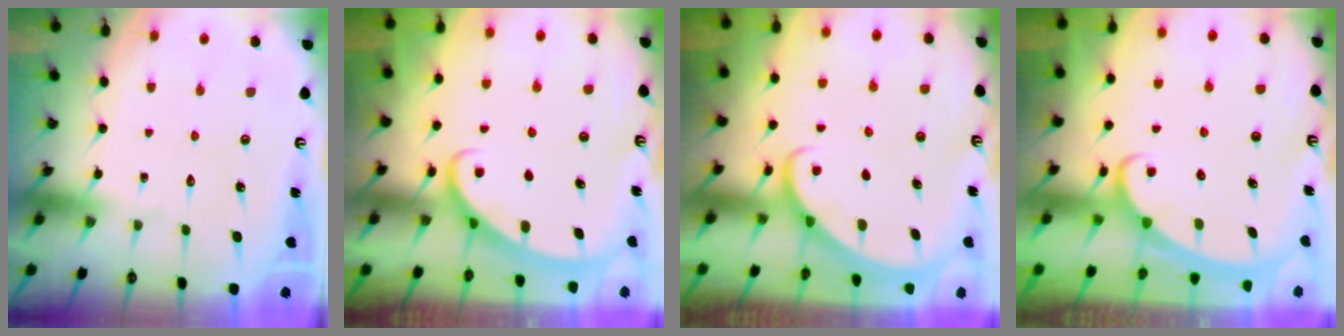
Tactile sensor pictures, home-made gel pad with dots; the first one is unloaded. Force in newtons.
{"total": 2.6, "press": 2.6, "slide": 0.4}
{"total": 1.5, "press": 1.5, "slide": 0.1}
{"total": 2.2, "press": 2.1, "slide": 0.4}